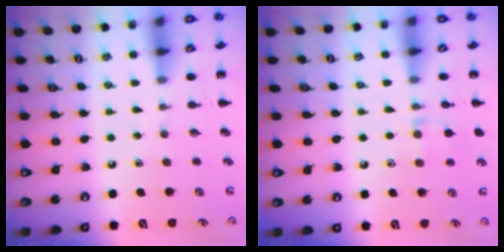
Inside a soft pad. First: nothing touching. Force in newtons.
{"total": 6.9, "press": 6.5, "slide": 2.3}